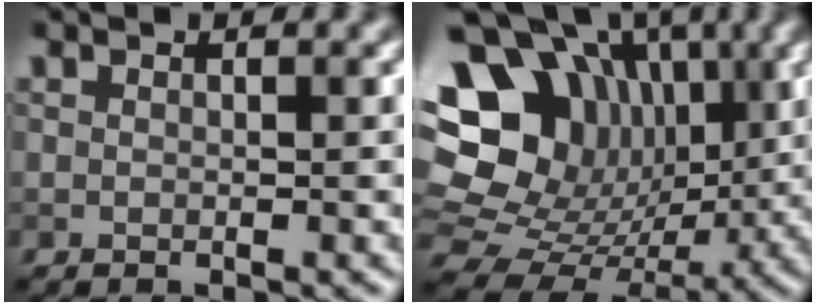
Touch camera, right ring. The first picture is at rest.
{"total": 16.8, "force": [4.0, 13.5, 9.2], "torque": [-0.184, 0.034, 0.075]}